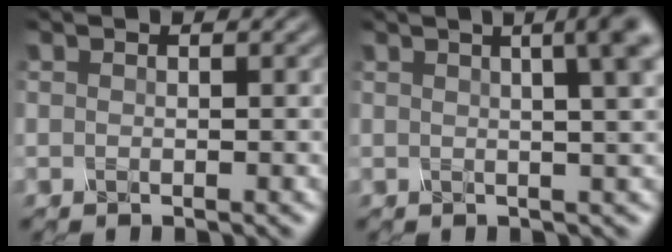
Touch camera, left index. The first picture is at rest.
{"total": 9.3, "force": [3.5, 3.9, 7.7], "torque": [-0.037, 0.065, 0.018]}